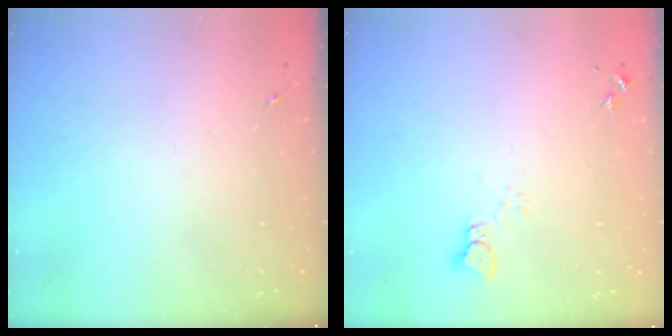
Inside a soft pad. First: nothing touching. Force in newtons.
{"total": 2.5, "press": 2.5, "slide": 0.1}